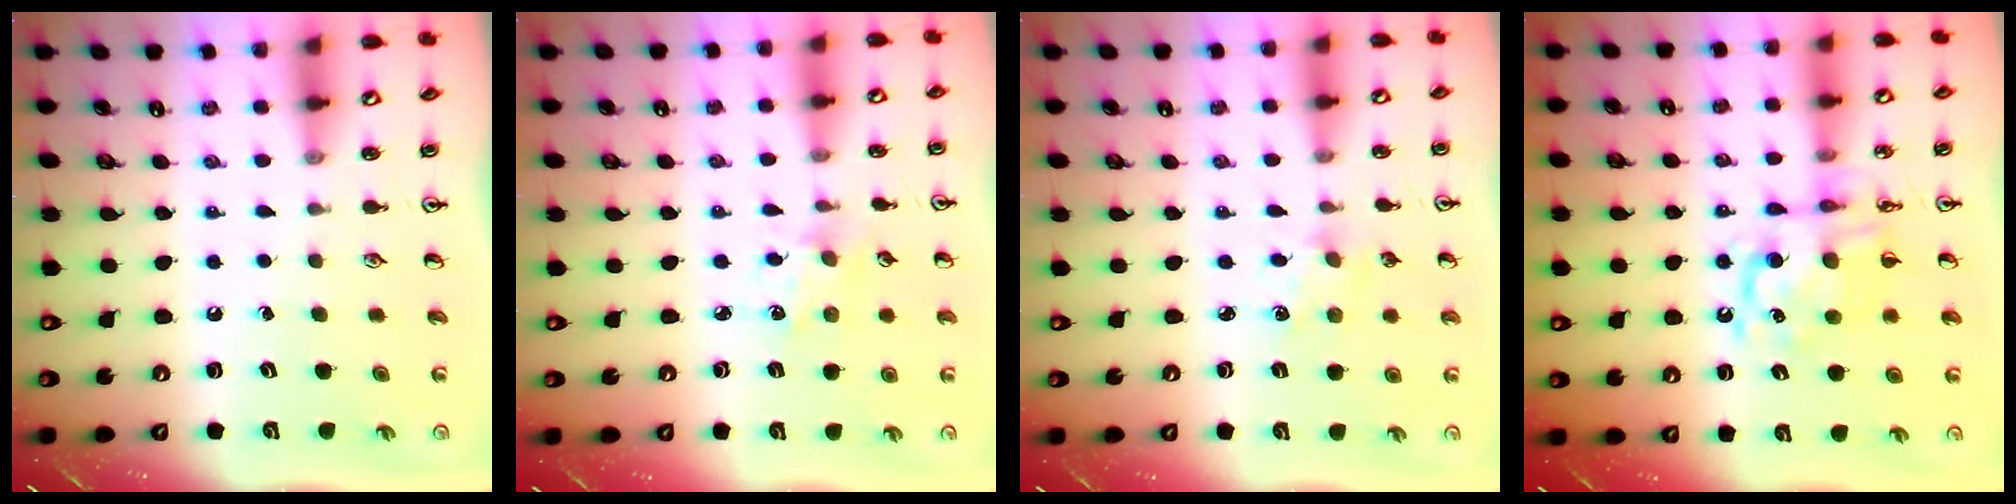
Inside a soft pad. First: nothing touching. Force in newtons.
{"total": 2.1, "press": 2.1, "slide": 0.0}
{"total": 1.7, "press": 1.7, "slide": 0.3}
{"total": 11.2, "press": 11.2, "slide": 0.5}